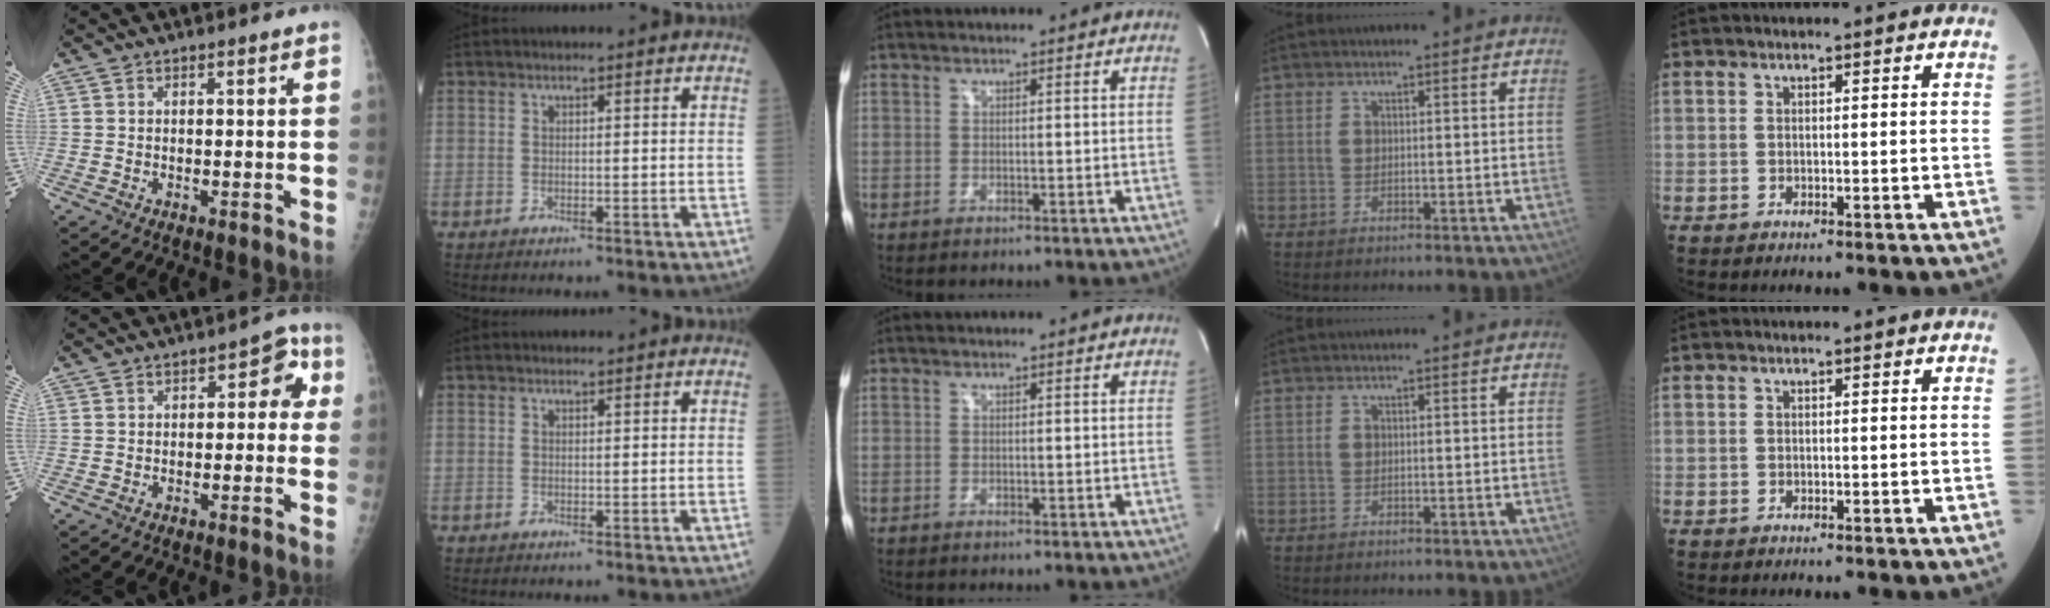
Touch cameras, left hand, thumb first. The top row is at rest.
{"thumb": {"total": 4.9, "force": [0.4, 3.2, 3.7], "torque": [-0.007, 0.019, -0.008]}}